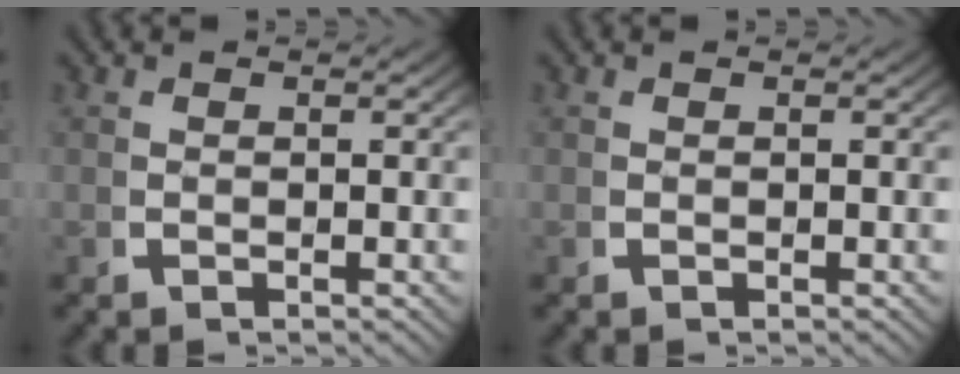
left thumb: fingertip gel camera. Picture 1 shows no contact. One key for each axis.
{"total": 0.0}